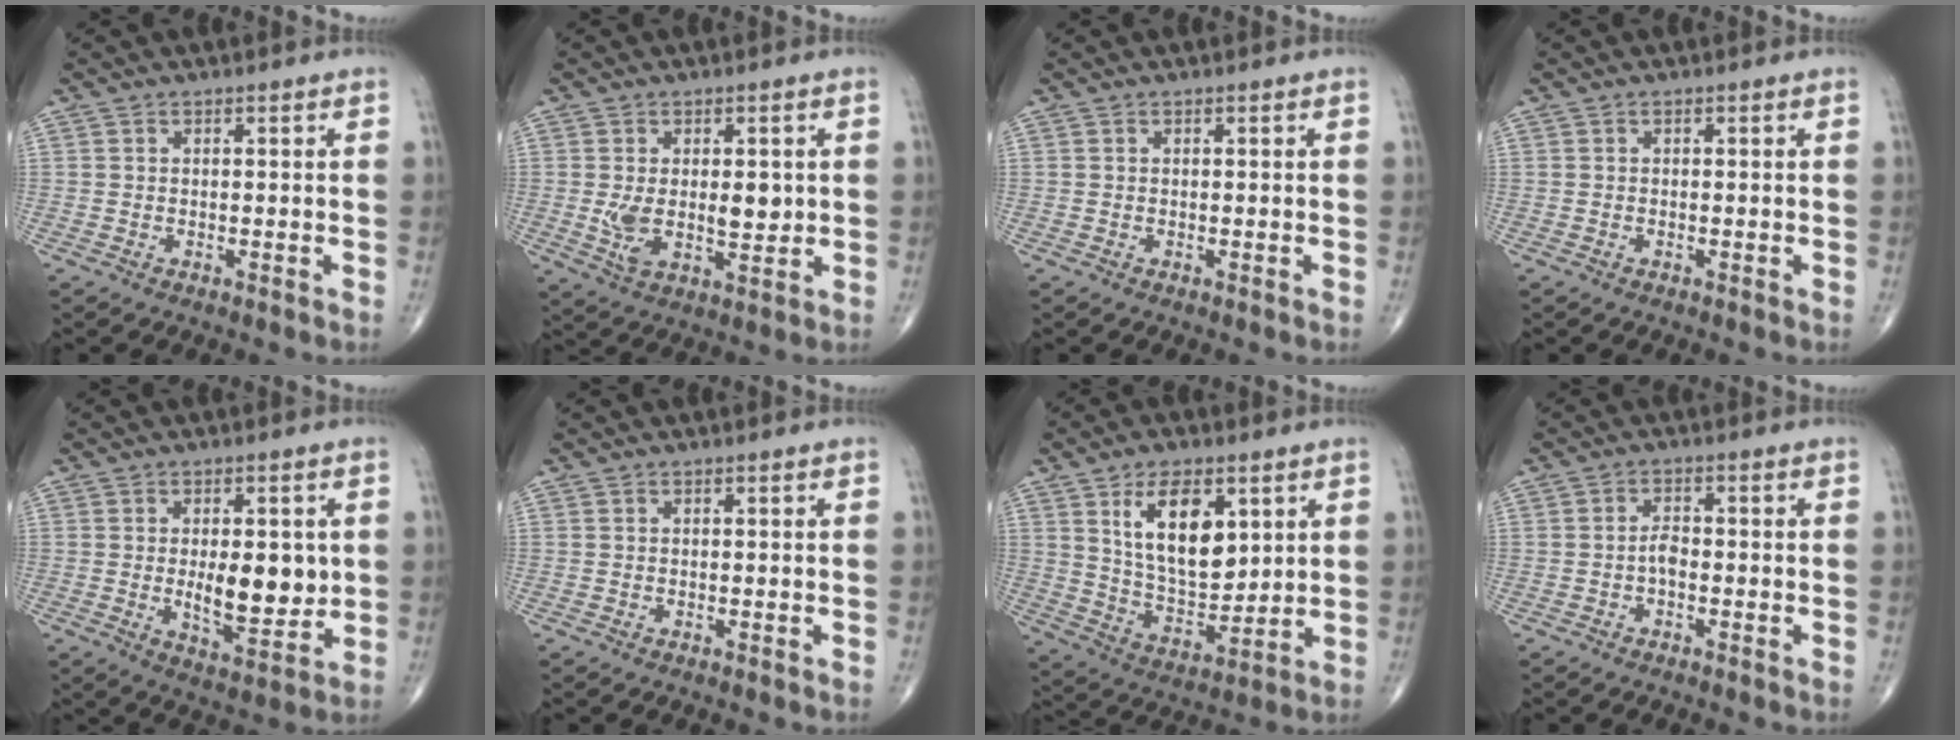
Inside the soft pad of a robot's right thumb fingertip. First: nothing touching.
{"total": 8.5, "force": [0.5, 4.5, 7.2], "torque": [-0.108, -0.015, 0.017]}
{"total": 0.0}
{"total": 0.0}
{"total": 10.7, "force": [0.4, 4.8, 9.5], "torque": [-0.117, -0.019, 0.018]}
{"total": 0.0}
{"total": 14.3, "force": [5.4, 7.6, 10.9], "torque": [-0.158, -0.035, 0.111]}
{"total": 2.1, "force": [-0.7, 1.0, 1.7], "torque": [-0.024, 0.008, -0.016]}